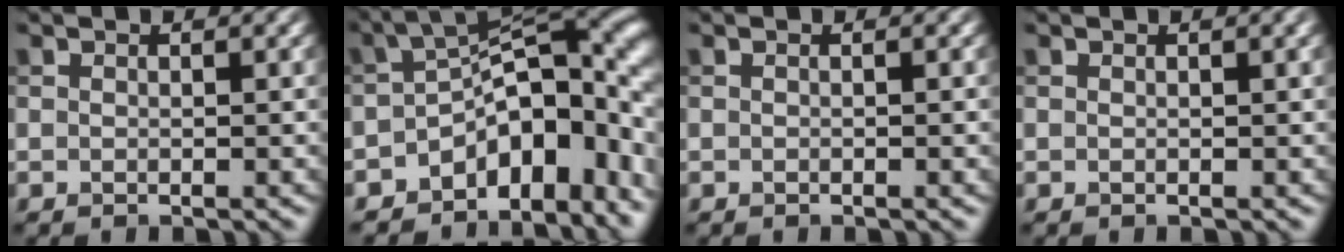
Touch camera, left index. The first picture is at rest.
{"total": 11.2, "force": [-4.7, 6.4, 7.9], "torque": [-0.089, 0.003, -0.078]}
{"total": 0.7, "force": [-0.1, 0.1, 0.6], "torque": [-0.008, -0.001, -0.003]}
{"total": 0.7, "force": [0.4, 0.1, 0.6], "torque": [-0.007, 0.005, 0.006]}